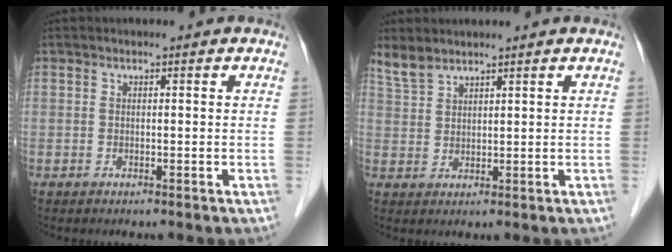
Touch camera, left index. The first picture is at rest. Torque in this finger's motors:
{"motor_torque": [0.05, 0.02, 0.04, 0.05]}